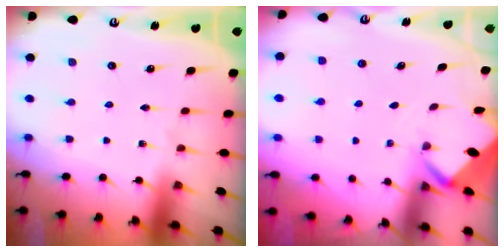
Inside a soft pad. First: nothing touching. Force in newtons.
{"total": 2.0, "press": 2.0, "slide": 0.2}